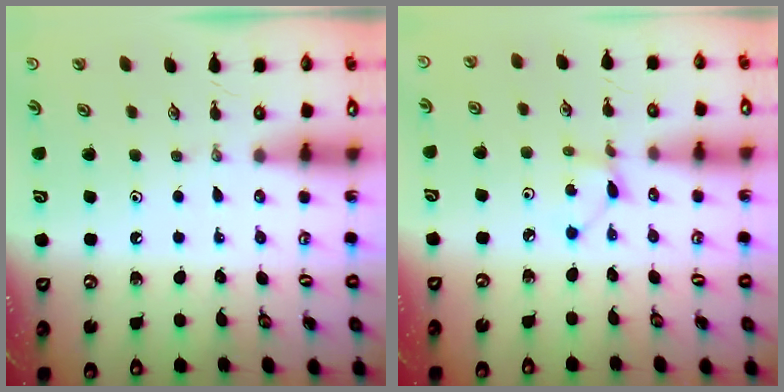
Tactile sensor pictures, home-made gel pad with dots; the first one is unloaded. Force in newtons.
{"total": 2.2, "press": 2.2, "slide": 0.3}